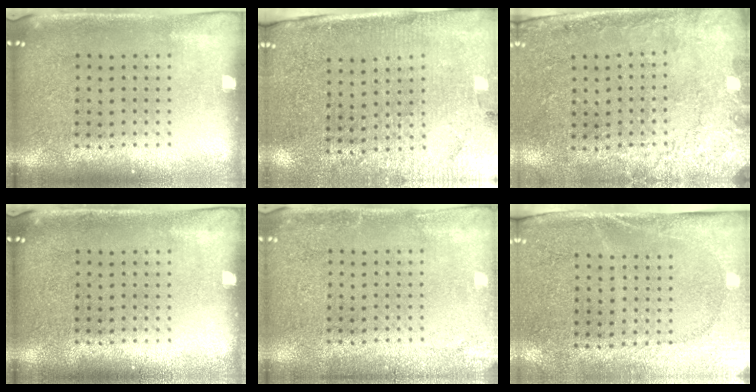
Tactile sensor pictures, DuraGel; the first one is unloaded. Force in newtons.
{"total": 3.0, "press": 2.9, "slide": 0.9}
{"total": 2.7, "press": 2.1, "slide": 1.6}
{"total": 0.0}
{"total": 1.8, "press": 1.8, "slide": 0.2}
{"total": 2.7, "press": 2.3, "slide": 1.4}